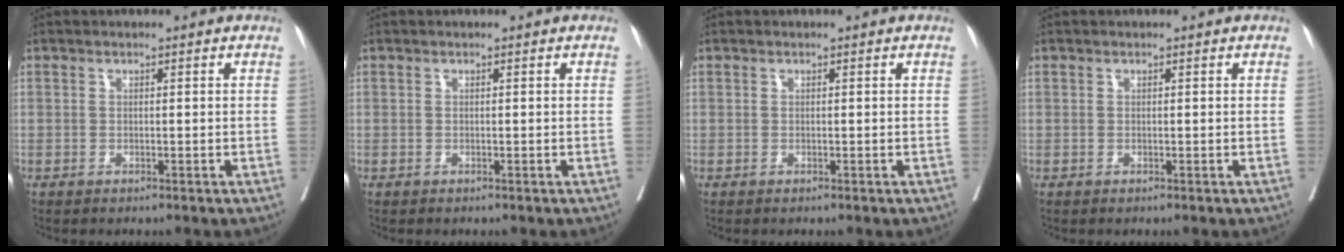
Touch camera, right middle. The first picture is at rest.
{"total": 0.0}
{"total": 0.0}
{"total": 0.0}